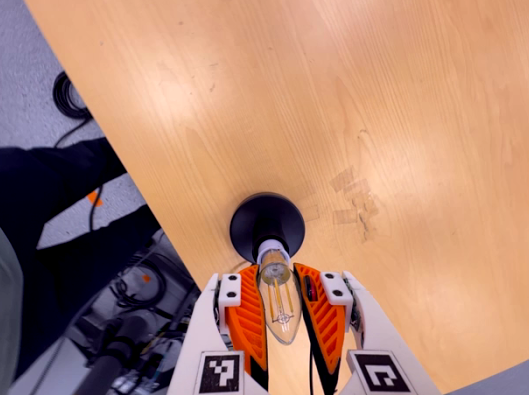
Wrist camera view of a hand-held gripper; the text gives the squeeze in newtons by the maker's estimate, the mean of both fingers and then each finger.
{"total": 21.1, "left": 20.7, "right": 21.4}